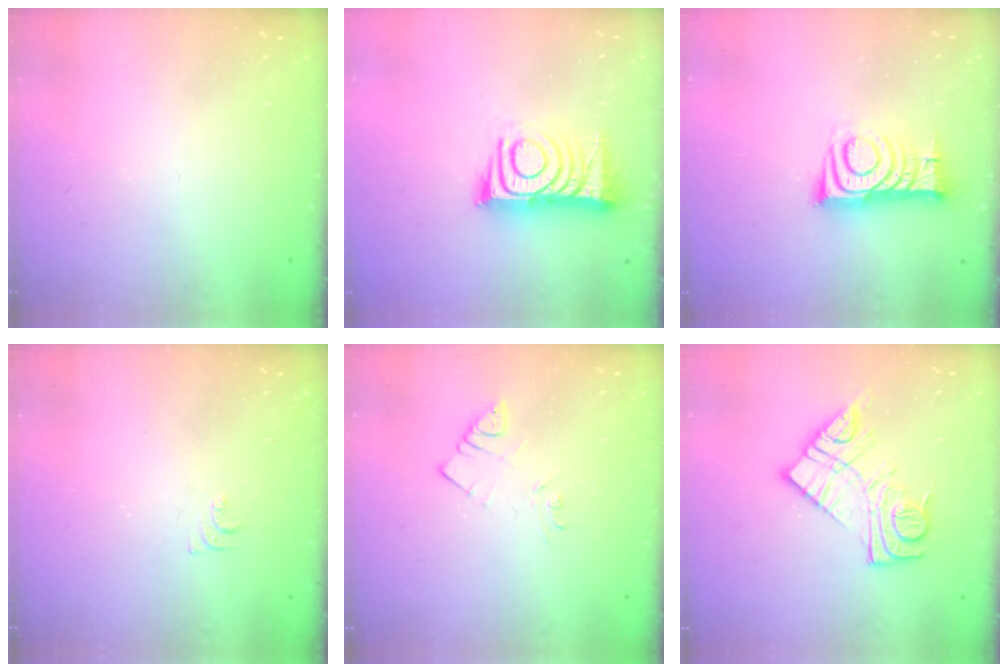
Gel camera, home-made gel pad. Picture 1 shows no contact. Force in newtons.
{"total": 13.1, "press": 13.0, "slide": 0.9}
{"total": 9.8, "press": 9.8, "slide": 0.7}
{"total": 6.5, "press": 6.5, "slide": 0.9}
{"total": 3.9, "press": 3.9, "slide": 0.6}
{"total": 14.2, "press": 14.1, "slide": 1.0}